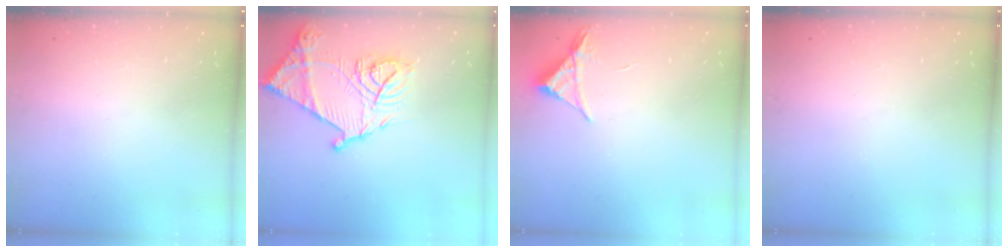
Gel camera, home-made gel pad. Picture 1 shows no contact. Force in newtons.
{"total": 18.6, "press": 18.5, "slide": 1.9}
{"total": 3.4, "press": 3.4, "slide": 0.6}
{"total": 0.0}